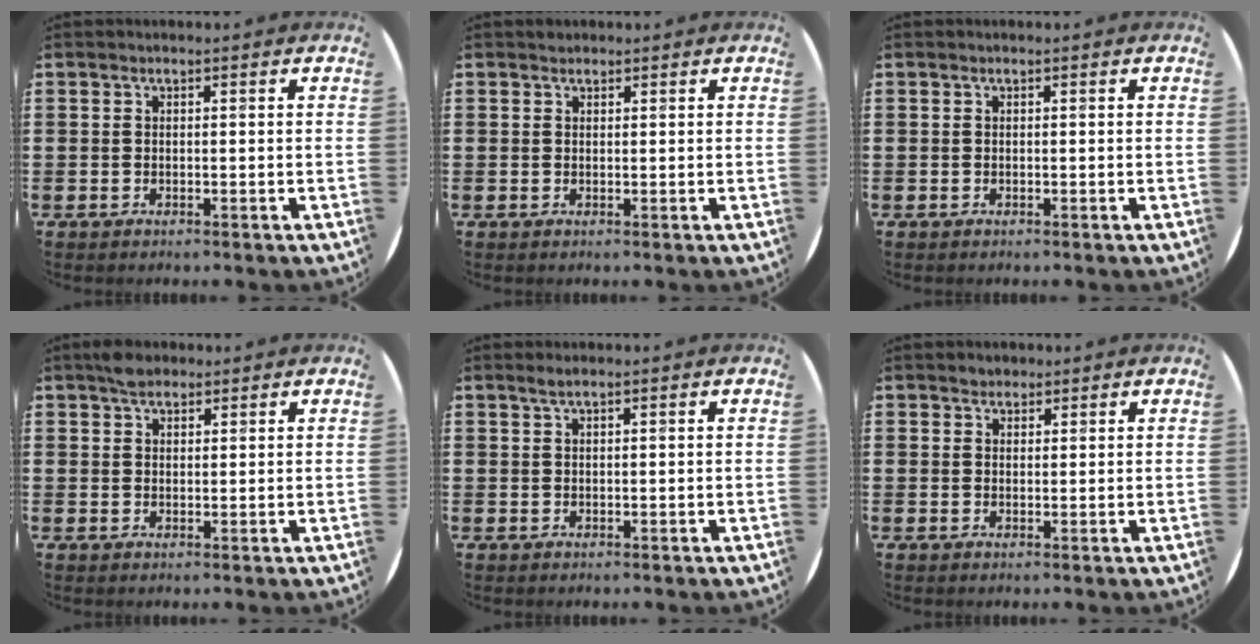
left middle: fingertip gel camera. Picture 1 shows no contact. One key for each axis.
{"total": 0.6, "fx": 0.5, "fy": 0.3, "fz": -0.1, "tx": 0.001, "ty": 0.004, "tz": 0.010}
{"total": 0.0}
{"total": 2.3, "fx": 2.0, "fy": 1.0, "fz": 0.6, "tx": -0.008, "ty": 0.003, "tz": 0.037}
{"total": 1.0, "fx": 0.8, "fy": 0.0, "fz": 0.7, "tx": -0.014, "ty": 0.002, "tz": 0.013}
{"total": 1.4, "fx": 1.3, "fy": 0.6, "fz": -0.1, "tx": 0.000, "ty": 0.003, "tz": 0.026}